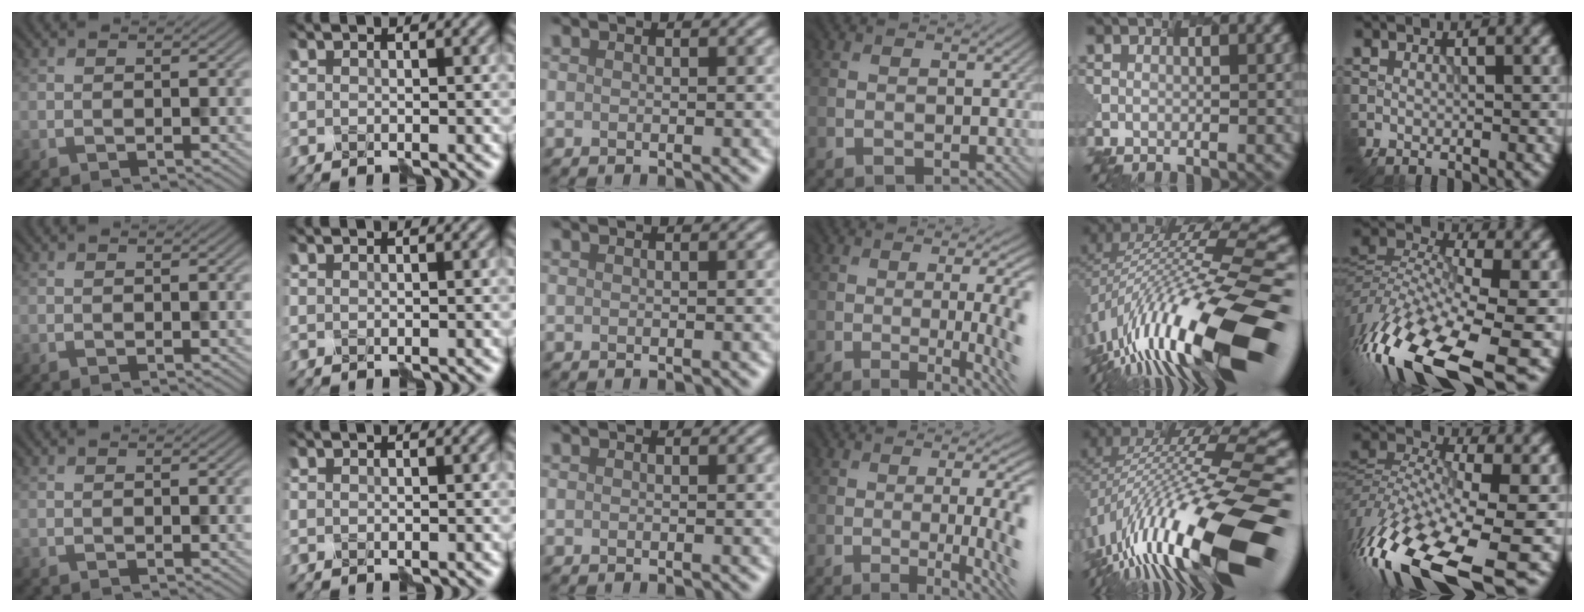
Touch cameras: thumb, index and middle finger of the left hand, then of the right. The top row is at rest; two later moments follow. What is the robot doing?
{"motion": "shake", "object": "plastic piggy bank"}